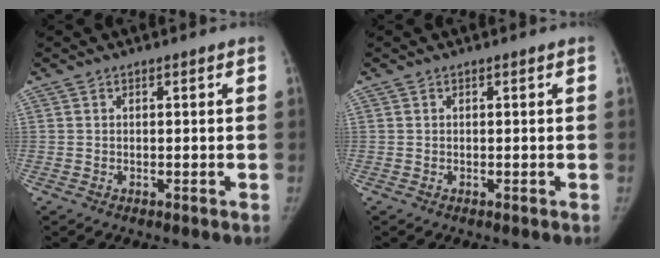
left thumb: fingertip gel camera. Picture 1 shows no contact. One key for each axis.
{"total": 0.0}